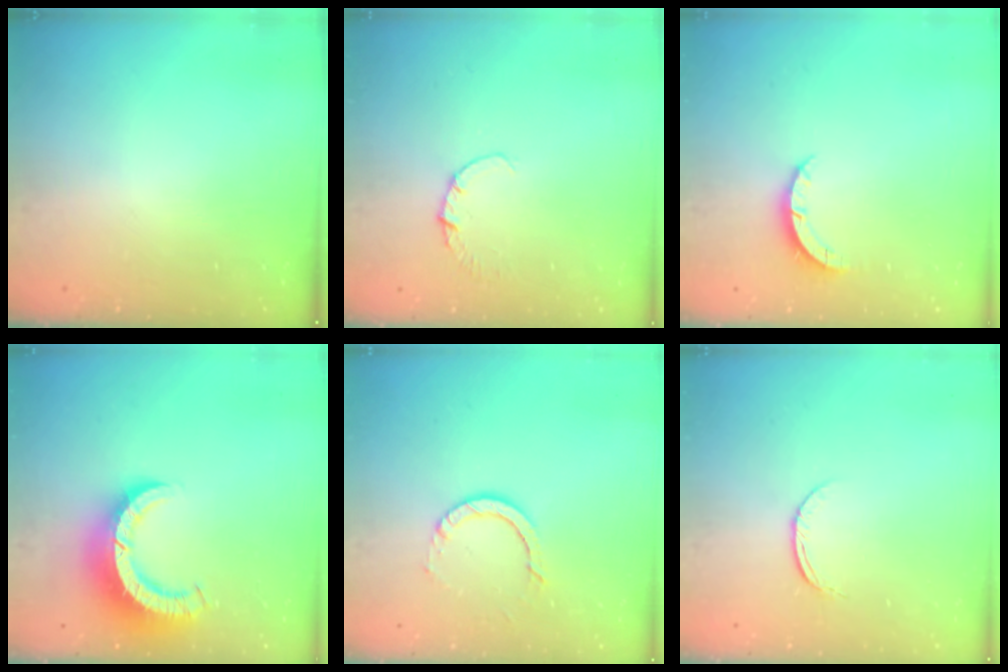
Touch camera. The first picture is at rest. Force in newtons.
{"total": 1.9, "press": 1.9, "slide": 0.3}
{"total": 4.0, "press": 4.0, "slide": 0.3}
{"total": 10.9, "press": 10.8, "slide": 1.2}
{"total": 7.0, "press": 6.9, "slide": 0.9}
{"total": 4.9, "press": 4.9, "slide": 0.5}